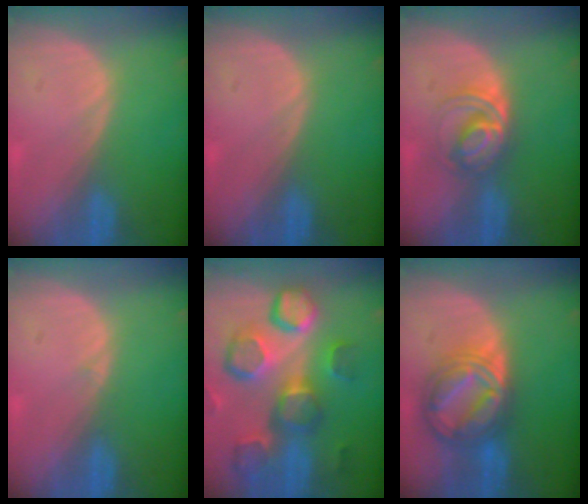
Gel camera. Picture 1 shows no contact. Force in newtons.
{"total": 0.0}
{"total": 5.5, "press": 5.3, "slide": 1.3}
{"total": 0.6, "press": 0.2, "slide": 0.5}
{"total": 12.9, "press": 11.2, "slide": 6.4}
{"total": 9.0, "press": 9.0, "slide": 0.6}